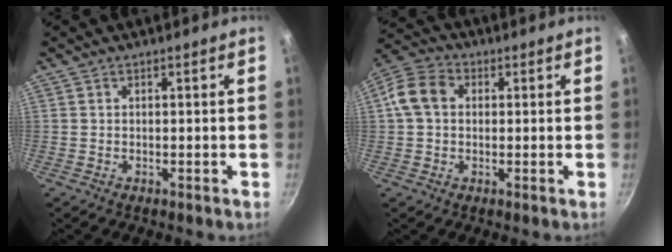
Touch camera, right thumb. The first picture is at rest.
{"total": 8.0, "force": [1.2, 6.0, 5.1], "torque": [-0.100, 0.024, 0.015]}